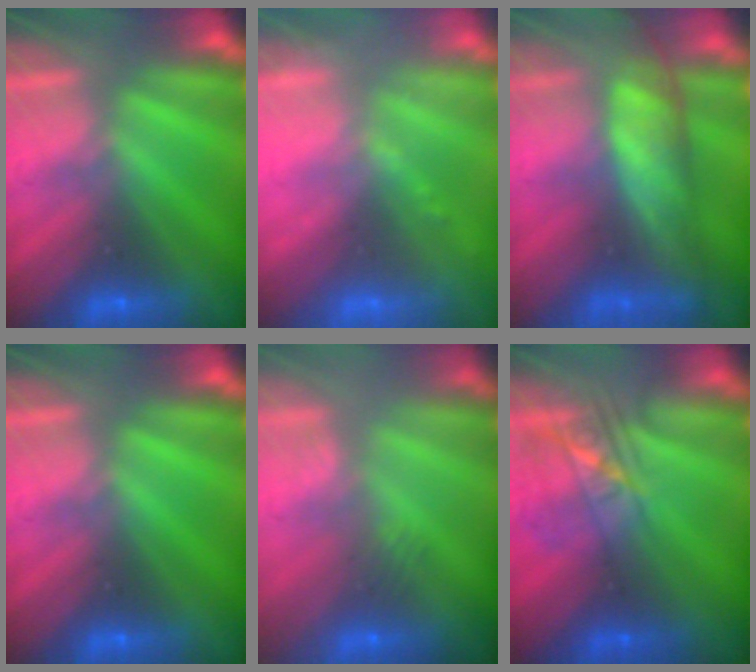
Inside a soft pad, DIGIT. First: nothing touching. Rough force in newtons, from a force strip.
{"total": 2.4}
{"total": 8.0}
{"total": 0.0}
{"total": 2.4}
{"total": 2.4}